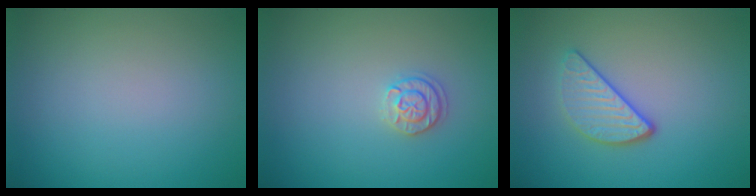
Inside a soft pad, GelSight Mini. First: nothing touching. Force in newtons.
{"total": 1.8, "press": 1.7, "slide": 0.4}
{"total": 3.0, "press": 2.5, "slide": 1.6}